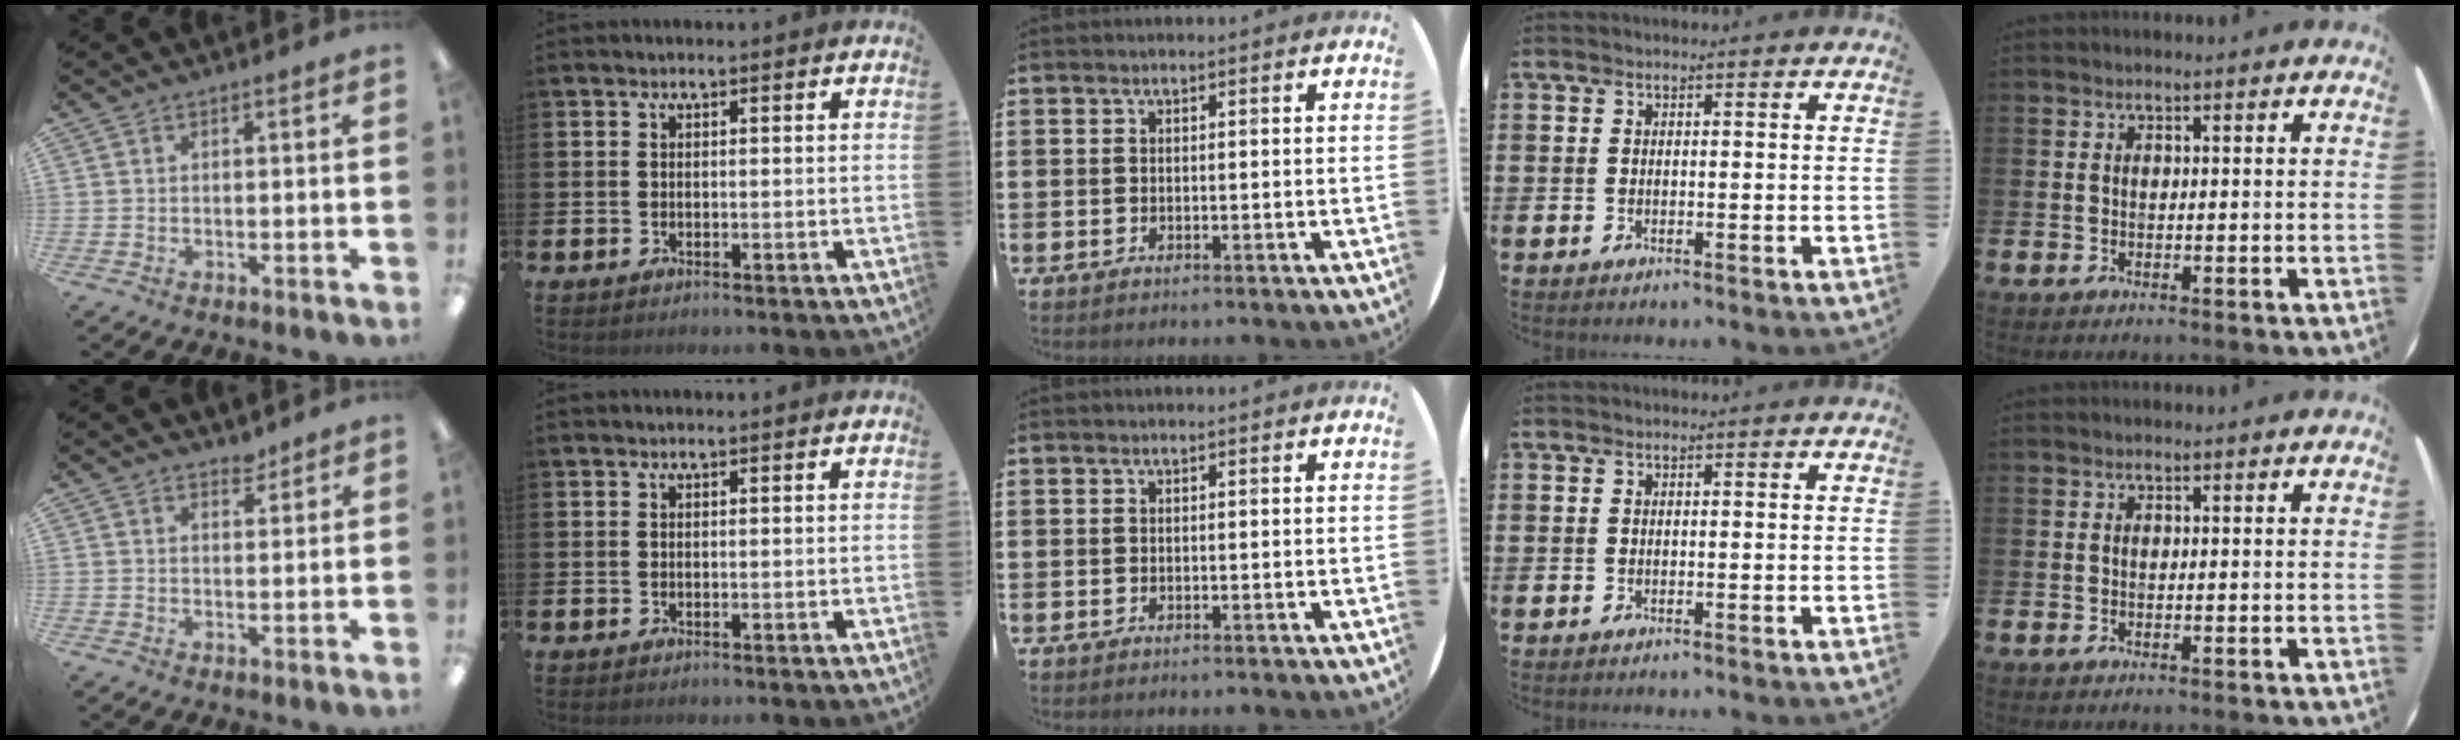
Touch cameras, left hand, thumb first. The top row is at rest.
{"thumb": {"total": 2.4, "force": [2.3, 0.8, 0.3], "torque": [0.008, -0.015, 0.039]}}